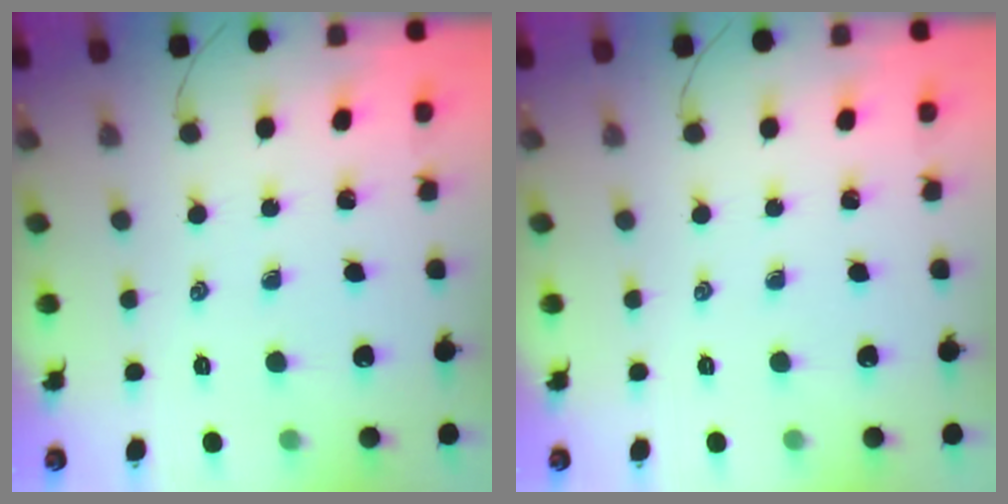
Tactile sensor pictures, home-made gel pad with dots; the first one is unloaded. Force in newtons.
{"total": 0.0}